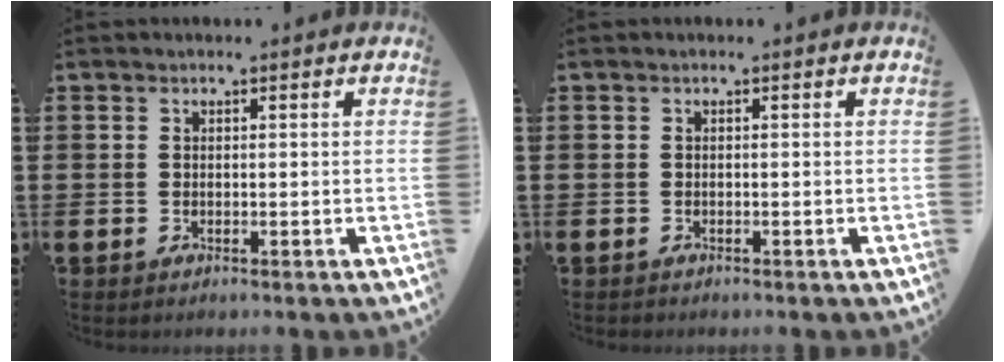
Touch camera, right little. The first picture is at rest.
{"total": 0.0}